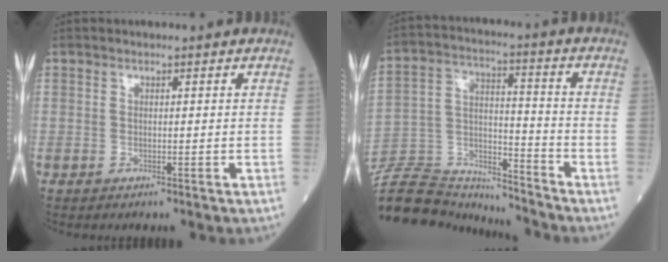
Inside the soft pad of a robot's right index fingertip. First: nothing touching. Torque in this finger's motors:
{"motor_torque": [0.17, -0.74, -0.63, -0.21]}